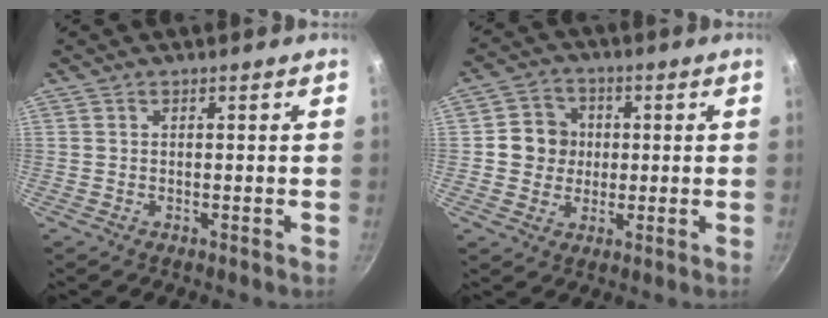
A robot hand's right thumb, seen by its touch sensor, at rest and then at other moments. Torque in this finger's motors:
{"motor_torque": [0.69, 1.23, 0.65, -0.53, -0.02]}